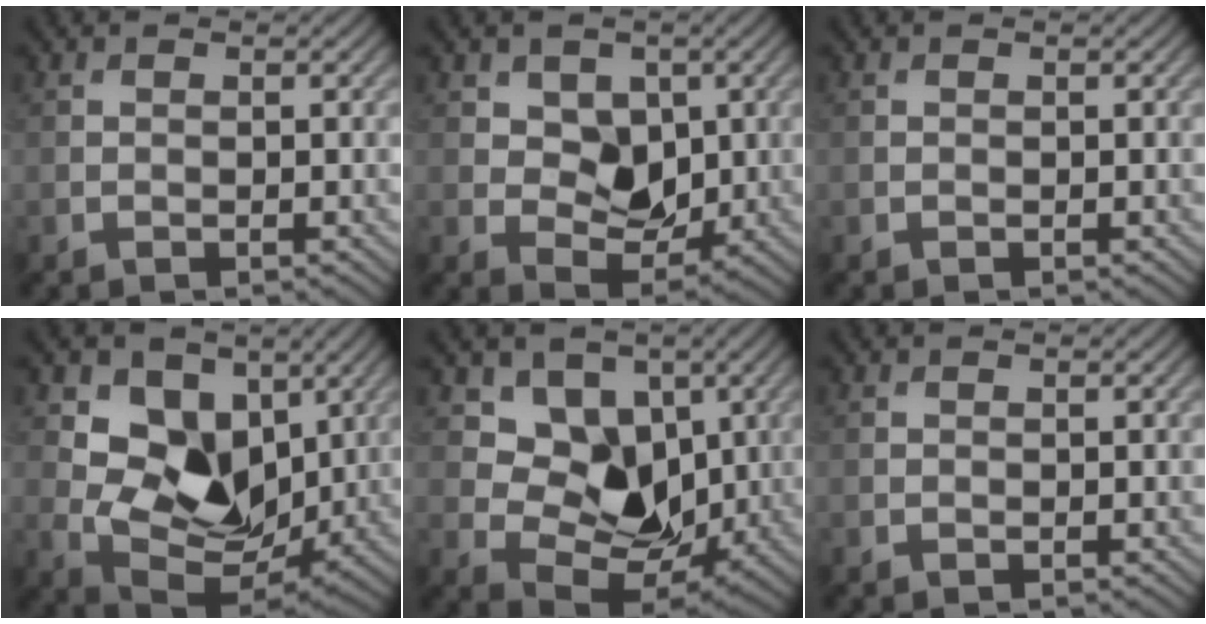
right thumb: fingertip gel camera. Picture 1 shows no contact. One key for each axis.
{"total": 5.9, "fx": 1.8, "fy": 4.5, "fz": 3.4, "tx": -0.069, "ty": -0.014, "tz": 0.022}
{"total": 0.0}
{"total": 11.1, "fx": 3.1, "fy": 7.9, "fz": 7.2, "tx": -0.135, "ty": -0.011, "tz": 0.049}
{"total": 8.8, "fx": 2.8, "fy": 6.7, "fz": 5.0, "tx": -0.097, "ty": -0.020, "tz": 0.037}
{"total": 0.0}